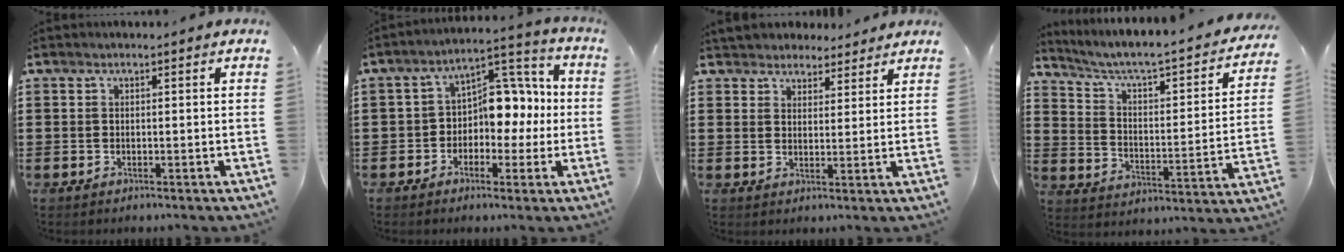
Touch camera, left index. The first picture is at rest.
{"total": 7.8, "force": [0.3, 6.2, 4.7], "torque": [-0.083, -0.006, -0.002]}
{"total": 3.7, "force": [3.3, 1.5, -0.2], "torque": [-0.012, -0.003, 0.063]}
{"total": 3.6, "force": [2.5, 0.8, 2.5], "torque": [-0.063, -0.034, 0.029]}